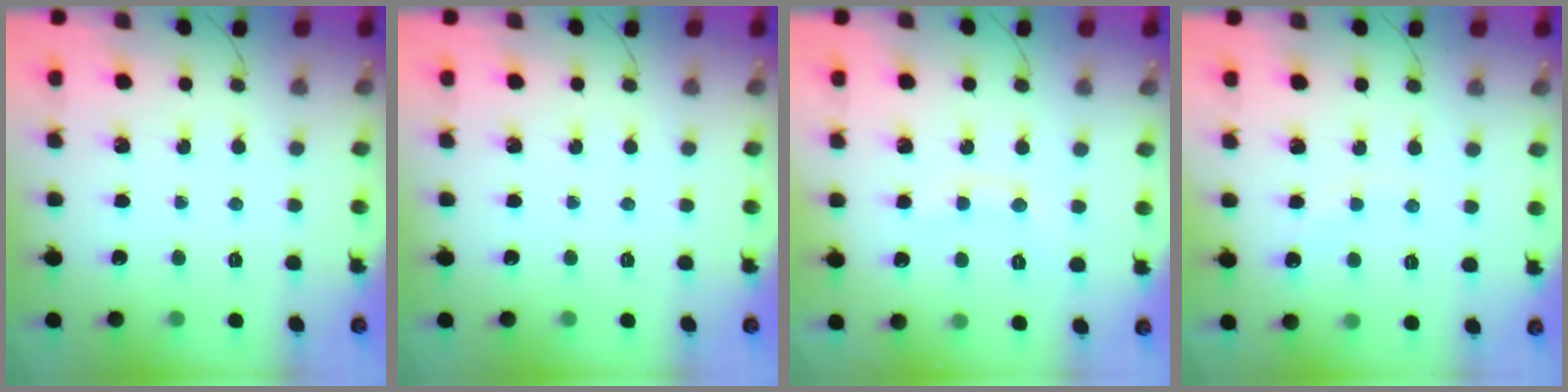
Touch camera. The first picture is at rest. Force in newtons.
{"total": 0.0}
{"total": 7.3, "press": 7.2, "slide": 1.3}
{"total": 5.8, "press": 5.6, "slide": 1.3}